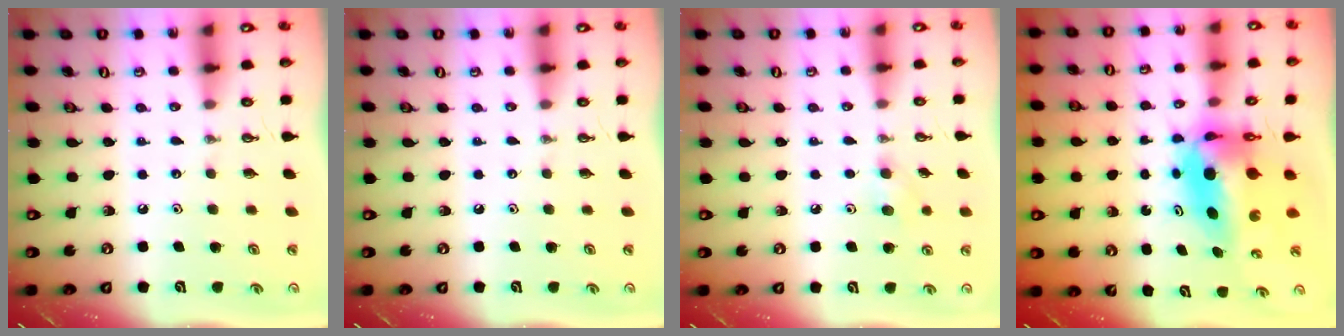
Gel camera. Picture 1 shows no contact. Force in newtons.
{"total": 0.0}
{"total": 6.4, "press": 6.3, "slide": 1.1}
{"total": 10.1, "press": 9.0, "slide": 4.5}